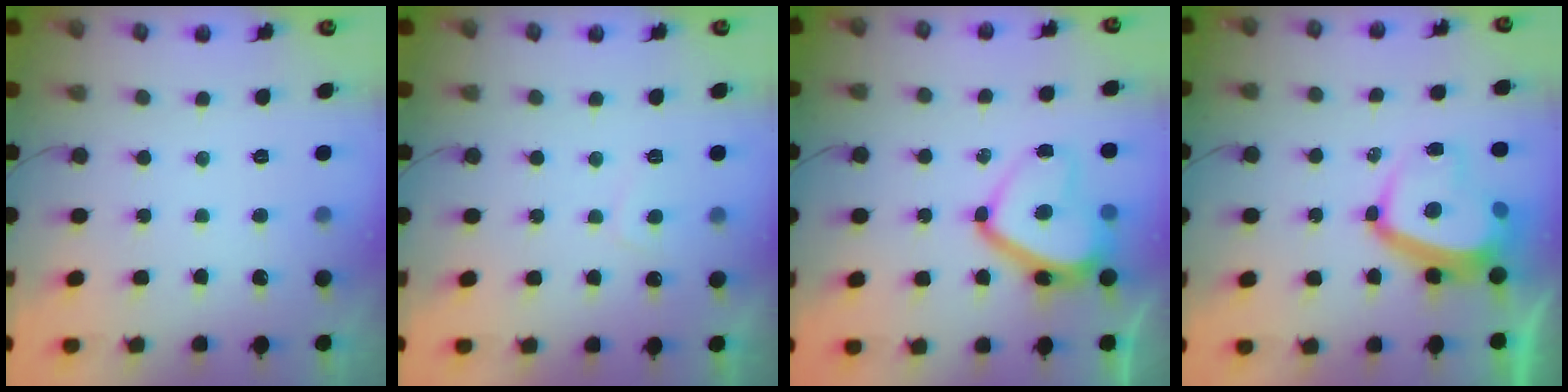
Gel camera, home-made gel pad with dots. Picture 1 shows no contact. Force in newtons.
{"total": 2.3, "press": 2.2, "slide": 0.6}
{"total": 14.5, "press": 14.4, "slide": 1.8}
{"total": 10.8, "press": 10.7, "slide": 1.5}